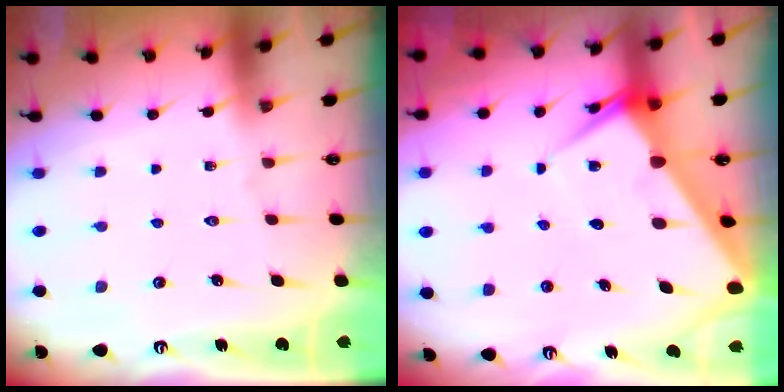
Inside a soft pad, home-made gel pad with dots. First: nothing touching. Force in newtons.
{"total": 8.3, "press": 8.3, "slide": 0.8}